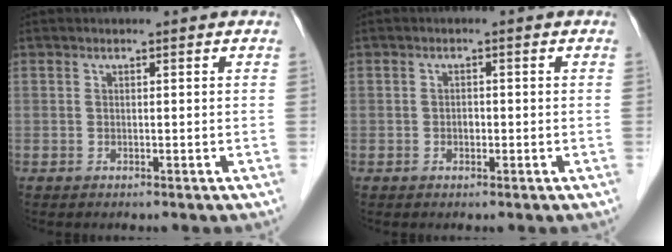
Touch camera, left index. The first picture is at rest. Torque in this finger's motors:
{"motor_torque": [-0.13, -0.05, 0.06, -0.01]}